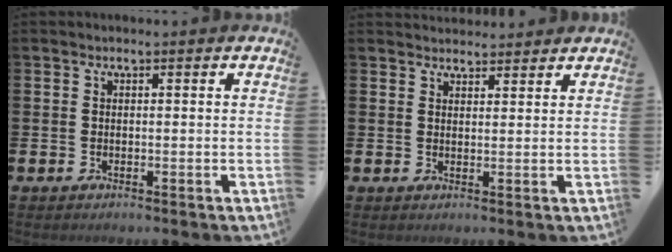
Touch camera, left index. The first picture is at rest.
{"total": 2.6, "force": [2.5, 0.6, -0.2], "torque": [0.006, -0.013, 0.045]}